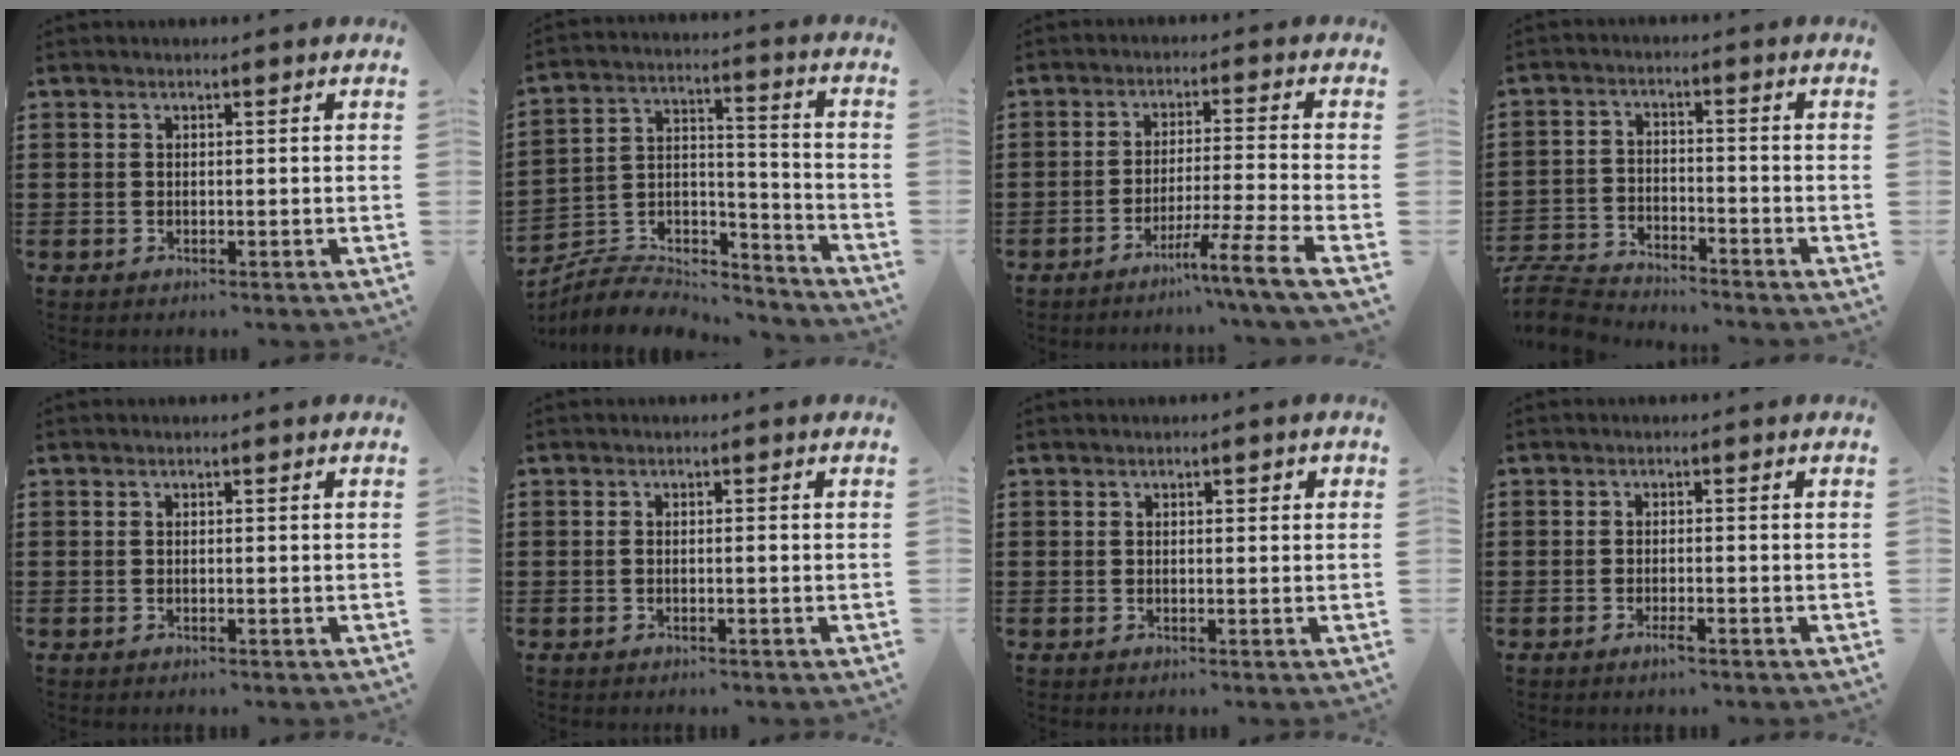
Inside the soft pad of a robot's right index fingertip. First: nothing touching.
{"total": 6.2, "force": [-5.6, 2.2, 1.1], "torque": [-0.026, 0.007, -0.113]}
{"total": 6.0, "force": [-4.5, -1.7, 3.6], "torque": [-0.056, -0.016, -0.085]}
{"total": 5.2, "force": [-5.0, 0.8, 0.7], "torque": [-0.039, 0.000, -0.109]}
{"total": 0.0}
{"total": 0.7, "force": [-0.2, 0.2, 0.7], "torque": [-0.014, -0.004, -0.003]}
{"total": 0.8, "force": [0.2, 0.4, 0.6], "torque": [-0.012, 0.005, 0.004]}
{"total": 1.4, "force": [-1.0, 0.2, 1.1], "torque": [-0.020, -0.004, -0.016]}